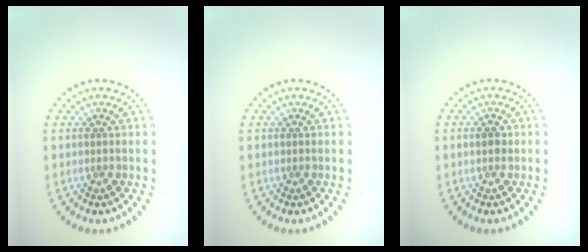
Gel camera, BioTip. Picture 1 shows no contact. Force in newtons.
{"total": 0.0}
{"total": 1.1, "press": 1.0, "slide": 0.2}